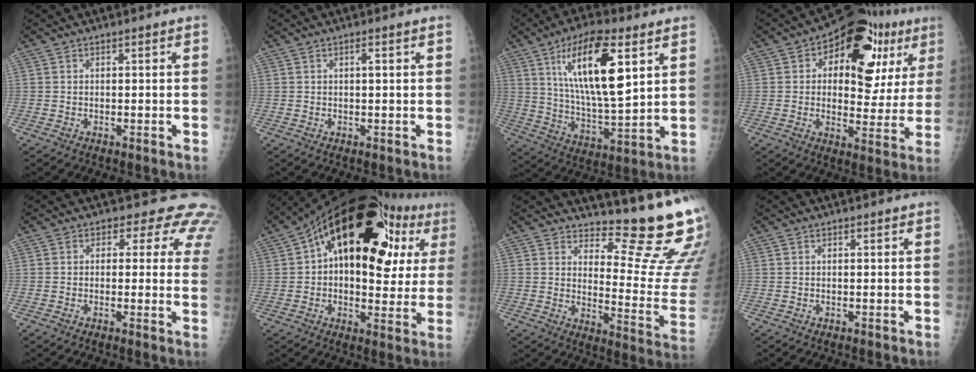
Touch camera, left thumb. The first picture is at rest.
{"total": 1.0, "force": [0.3, 0.0, 1.0], "torque": [-0.022, 0.000, 0.005]}
{"total": 18.8, "force": [7.5, 5.9, 16.2], "torque": [-0.271, -0.035, 0.134]}
{"total": 21.0, "force": [7.9, 11.4, 15.7], "torque": [-0.153, -0.002, 0.102]}
{"total": 9.2, "force": [6.2, 5.3, 4.3], "torque": [0.002, -0.016, 0.043]}
{"total": 26.4, "force": [8.8, 13.5, 21.0], "torque": [-0.280, 0.037, 0.126]}
{"total": 15.3, "force": [13.6, 1.5, 7.0], "torque": [-0.069, -0.176, 0.169]}
{"total": 0.0}